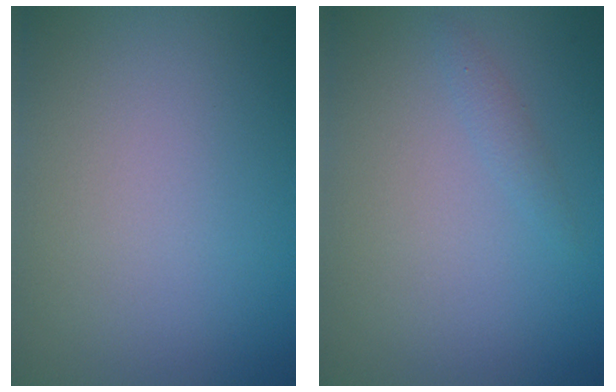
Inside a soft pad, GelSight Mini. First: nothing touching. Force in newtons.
{"total": 0.8, "press": 0.8, "slide": 0.1}